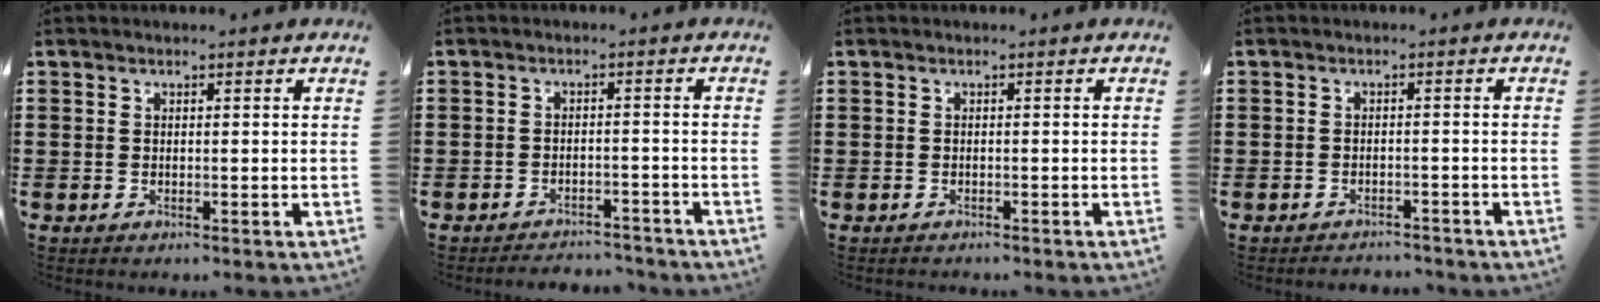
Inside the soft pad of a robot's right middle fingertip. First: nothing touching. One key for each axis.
{"total": 2.9, "fx": -2.8, "fy": 0.4, "fz": -0.3, "tx": -0.003, "ty": -0.001, "tz": -0.062}
{"total": 0.7, "fx": -0.6, "fy": 0.3, "fz": -0.1, "tx": 0.002, "ty": 0.002, "tz": -0.013}
{"total": 2.2, "fx": -2.1, "fy": 0.4, "fz": -0.3, "tx": -0.001, "ty": -0.001, "tz": -0.048}